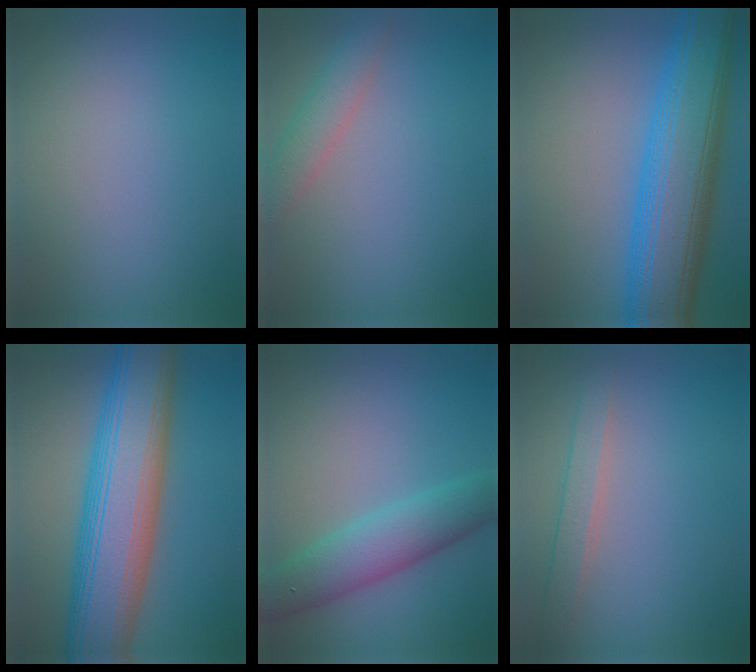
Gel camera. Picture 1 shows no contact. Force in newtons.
{"total": 2.9, "press": 2.9, "slide": 0.1}
{"total": 11.5, "press": 11.5, "slide": 0.2}
{"total": 12.6, "press": 12.6, "slide": 0.7}
{"total": 5.3, "press": 5.3, "slide": 0.1}
{"total": 2.2, "press": 2.2, "slide": 0.2}